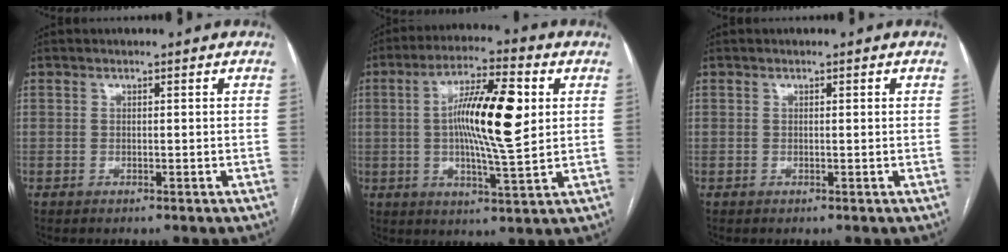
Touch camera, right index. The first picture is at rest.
{"total": 13.8, "force": [2.0, 1.9, 13.5], "torque": [-0.237, 0.009, 0.029]}
{"total": 0.6, "force": [0.2, 0.1, 0.6], "torque": [-0.011, 0.002, 0.002]}